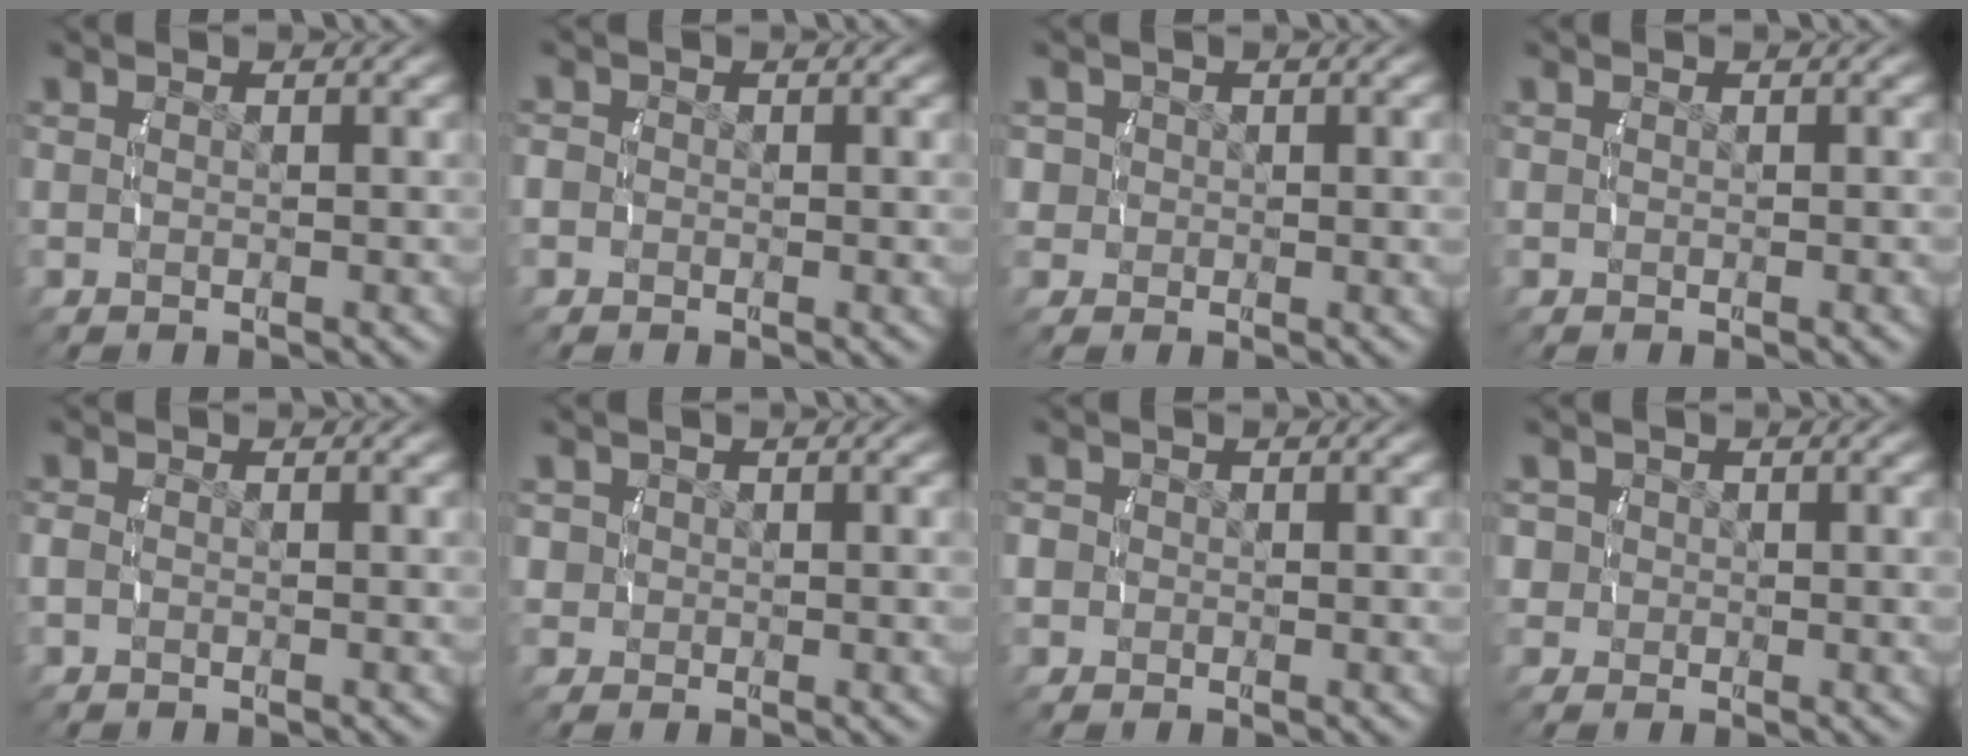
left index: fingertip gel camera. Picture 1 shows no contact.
{"total": 1.3, "force": [-0.2, 1.1, 0.6], "torque": [-0.017, -0.001, -0.006]}
{"total": 3.0, "force": [0.4, 2.8, 1.2], "torque": [-0.038, -0.006, 0.009]}
{"total": 0.0}
{"total": 1.0, "force": [-0.3, 0.5, 0.7], "torque": [-0.019, -0.001, -0.007]}
{"total": 1.9, "force": [0.4, 1.8, 0.7], "torque": [-0.025, -0.005, 0.010]}
{"total": 2.1, "force": [0.0, 1.9, 0.8], "torque": [-0.026, -0.001, -0.002]}
{"total": 3.2, "force": [0.2, 3.0, 1.2], "torque": [-0.038, -0.006, 0.004]}